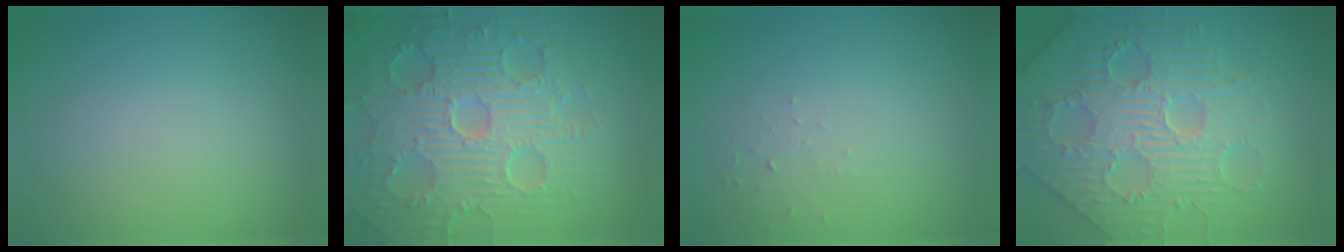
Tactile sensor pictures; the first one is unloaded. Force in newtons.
{"total": 9.3, "press": 6.8, "slide": 6.4}
{"total": 0.6, "press": 0.3, "slide": 0.6}
{"total": 5.9, "press": 5.4, "slide": 2.2}